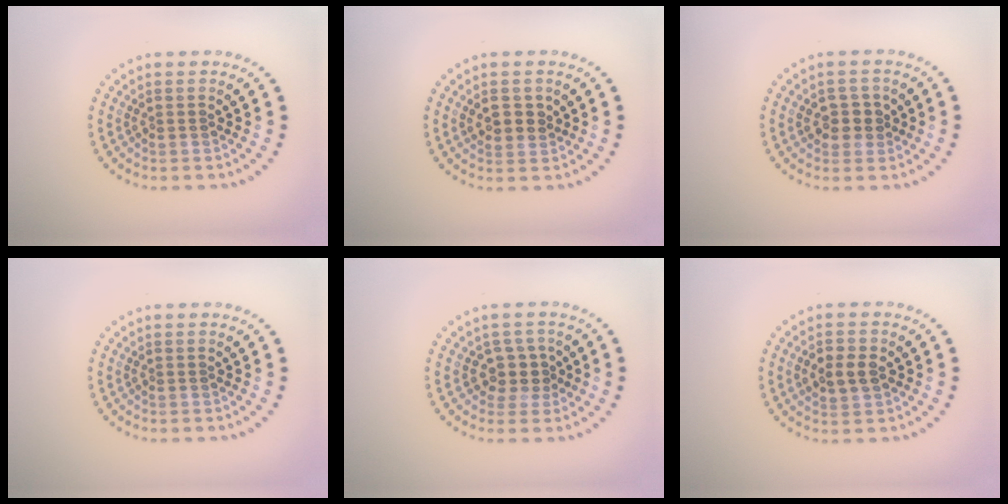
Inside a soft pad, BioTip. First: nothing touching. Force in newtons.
{"total": 2.1, "press": 2.0, "slide": 0.6}
{"total": 2.5, "press": 2.4, "slide": 0.5}
{"total": 0.0}
{"total": 2.5, "press": 2.1, "slide": 1.4}
{"total": 2.7, "press": 2.7, "slide": 0.0}